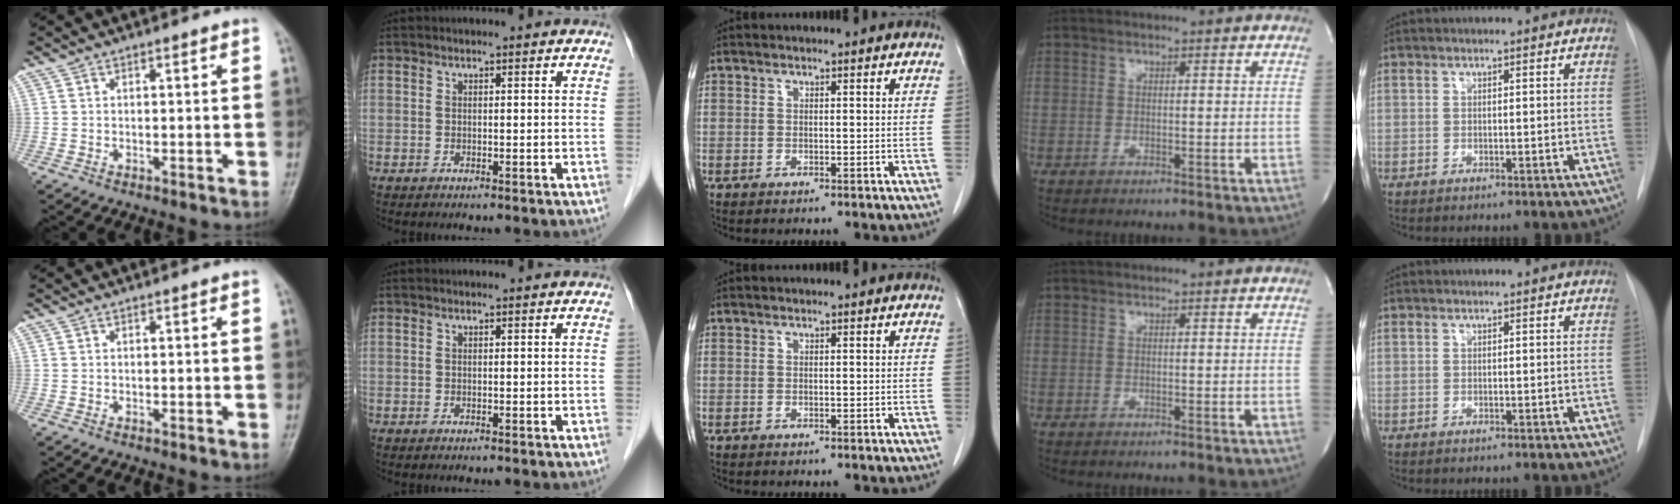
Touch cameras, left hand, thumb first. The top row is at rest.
{}